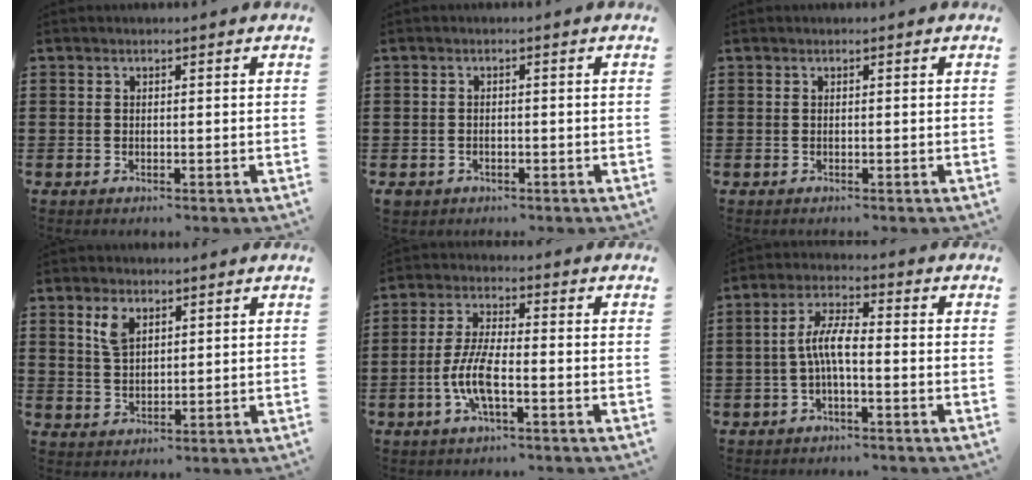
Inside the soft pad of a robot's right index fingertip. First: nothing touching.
{"total": 1.2, "force": [-0.8, 0.8, 0.2], "torque": [-0.009, 0.003, -0.018]}
{"total": 0.0}
{"total": 4.0, "force": [2.3, 2.2, 2.5], "torque": [-0.059, 0.006, 0.042]}
{"total": 6.8, "force": [-2.3, 2.0, 6.1], "torque": [-0.144, -0.011, -0.050]}
{"total": 5.7, "force": [-1.1, 1.6, 5.3], "torque": [-0.117, -0.001, -0.028]}